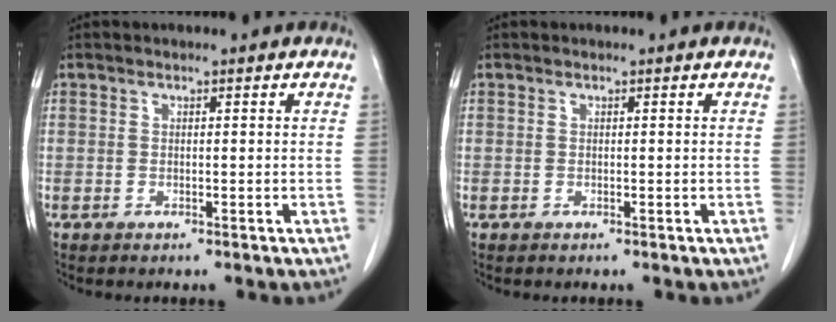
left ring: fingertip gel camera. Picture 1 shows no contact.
{"total": 0.0}